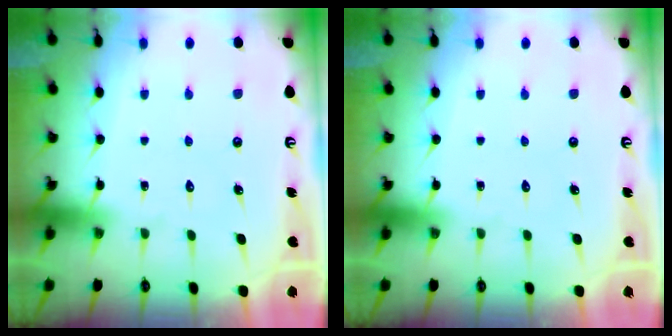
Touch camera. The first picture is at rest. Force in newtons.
{"total": 0.0}